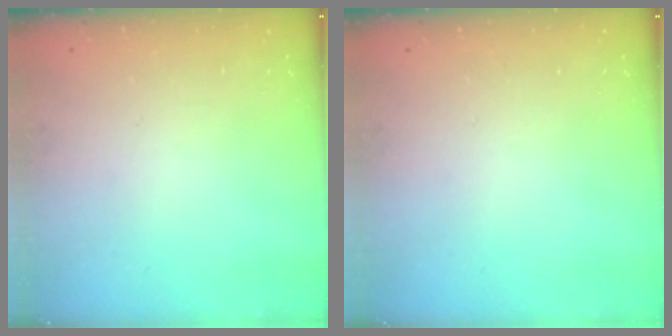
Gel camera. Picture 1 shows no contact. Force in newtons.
{"total": 0.0}